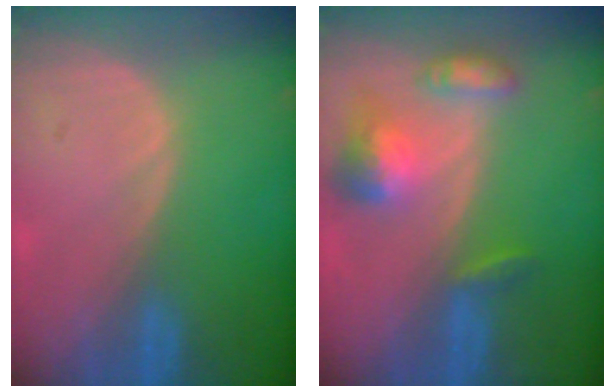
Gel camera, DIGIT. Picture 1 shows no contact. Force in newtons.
{"total": 7.0, "press": 6.5, "slide": 2.6}